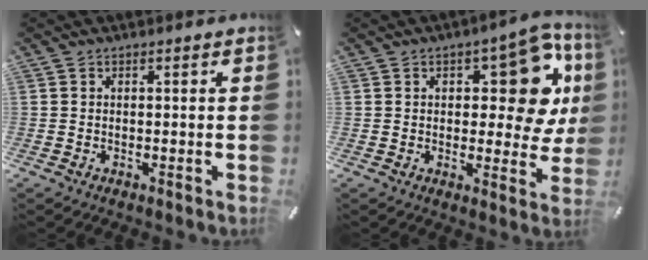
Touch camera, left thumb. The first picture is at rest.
{"total": 16.4, "force": [5.7, 8.0, 13.1], "torque": [-0.152, -0.035, 0.090]}